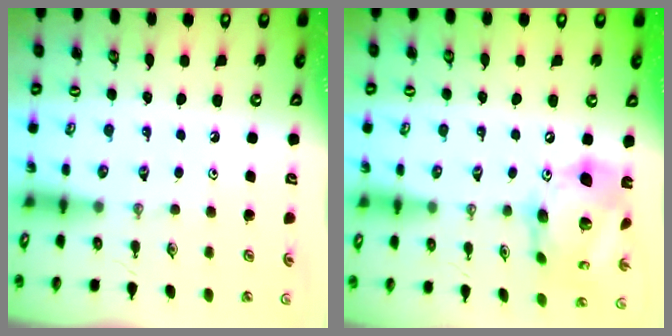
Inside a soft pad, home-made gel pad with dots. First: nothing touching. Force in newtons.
{"total": 19.2, "press": 19.1, "slide": 2.0}